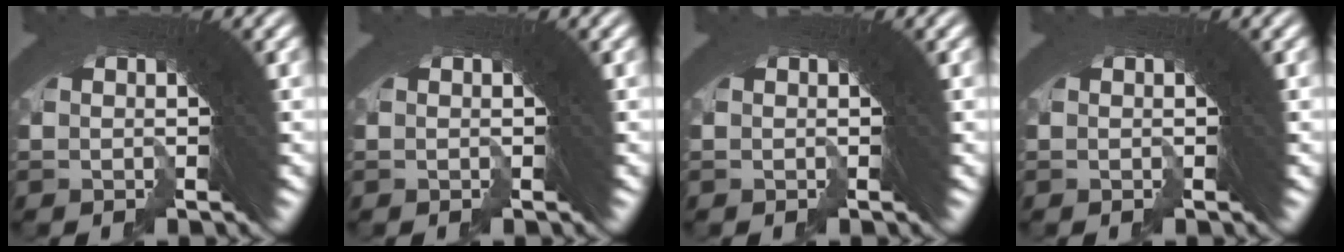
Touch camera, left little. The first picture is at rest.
{"total": 0.0}
{"total": 0.0}
{"total": 0.0}